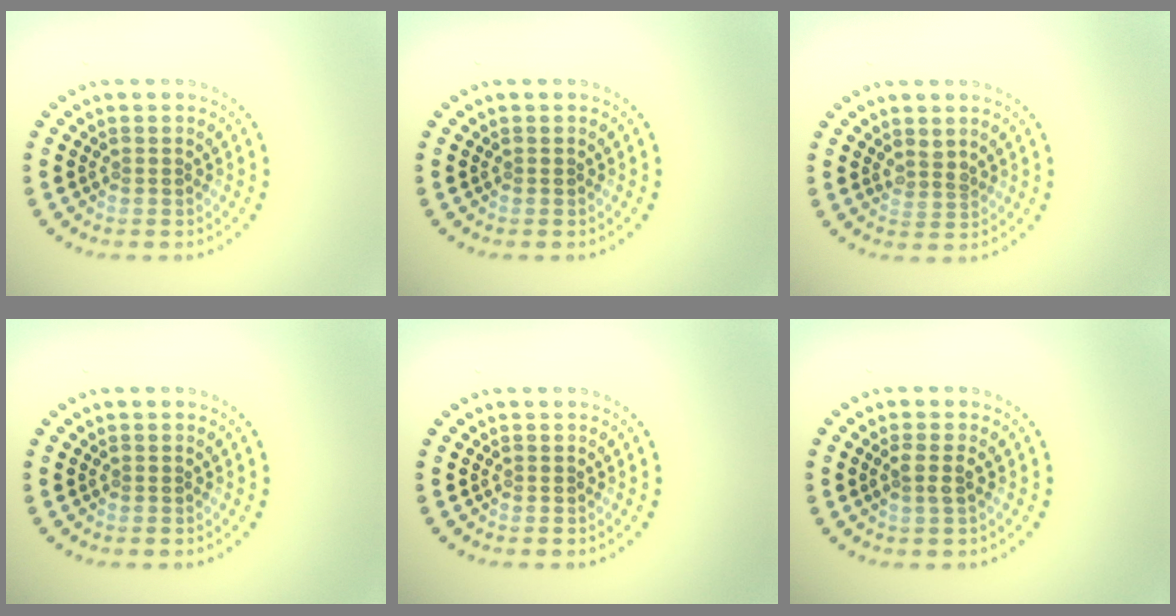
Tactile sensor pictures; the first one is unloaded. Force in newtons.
{"total": 0.0}
{"total": 1.3, "press": 1.0, "slide": 0.9}
{"total": 0.0}
{"total": 0.0}
{"total": 1.5, "press": 1.2, "slide": 0.9}